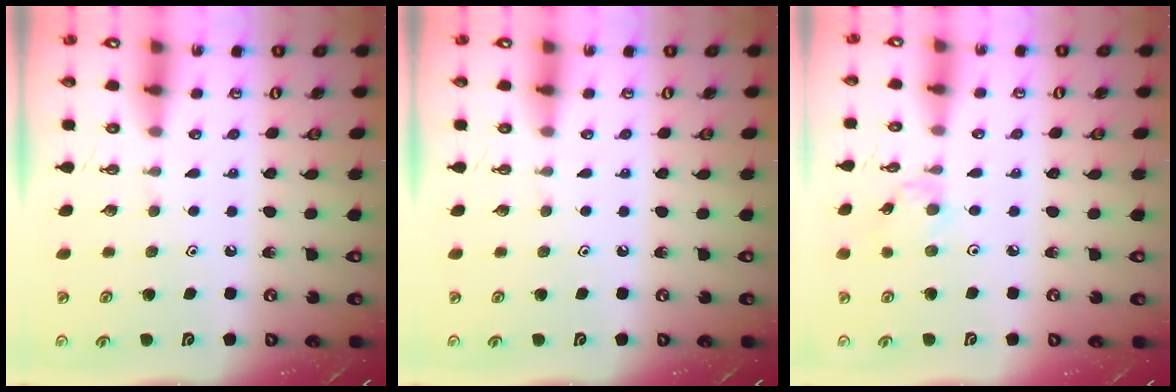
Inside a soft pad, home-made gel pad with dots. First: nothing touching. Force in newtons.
{"total": 0.0}
{"total": 2.1, "press": 2.1, "slide": 0.4}